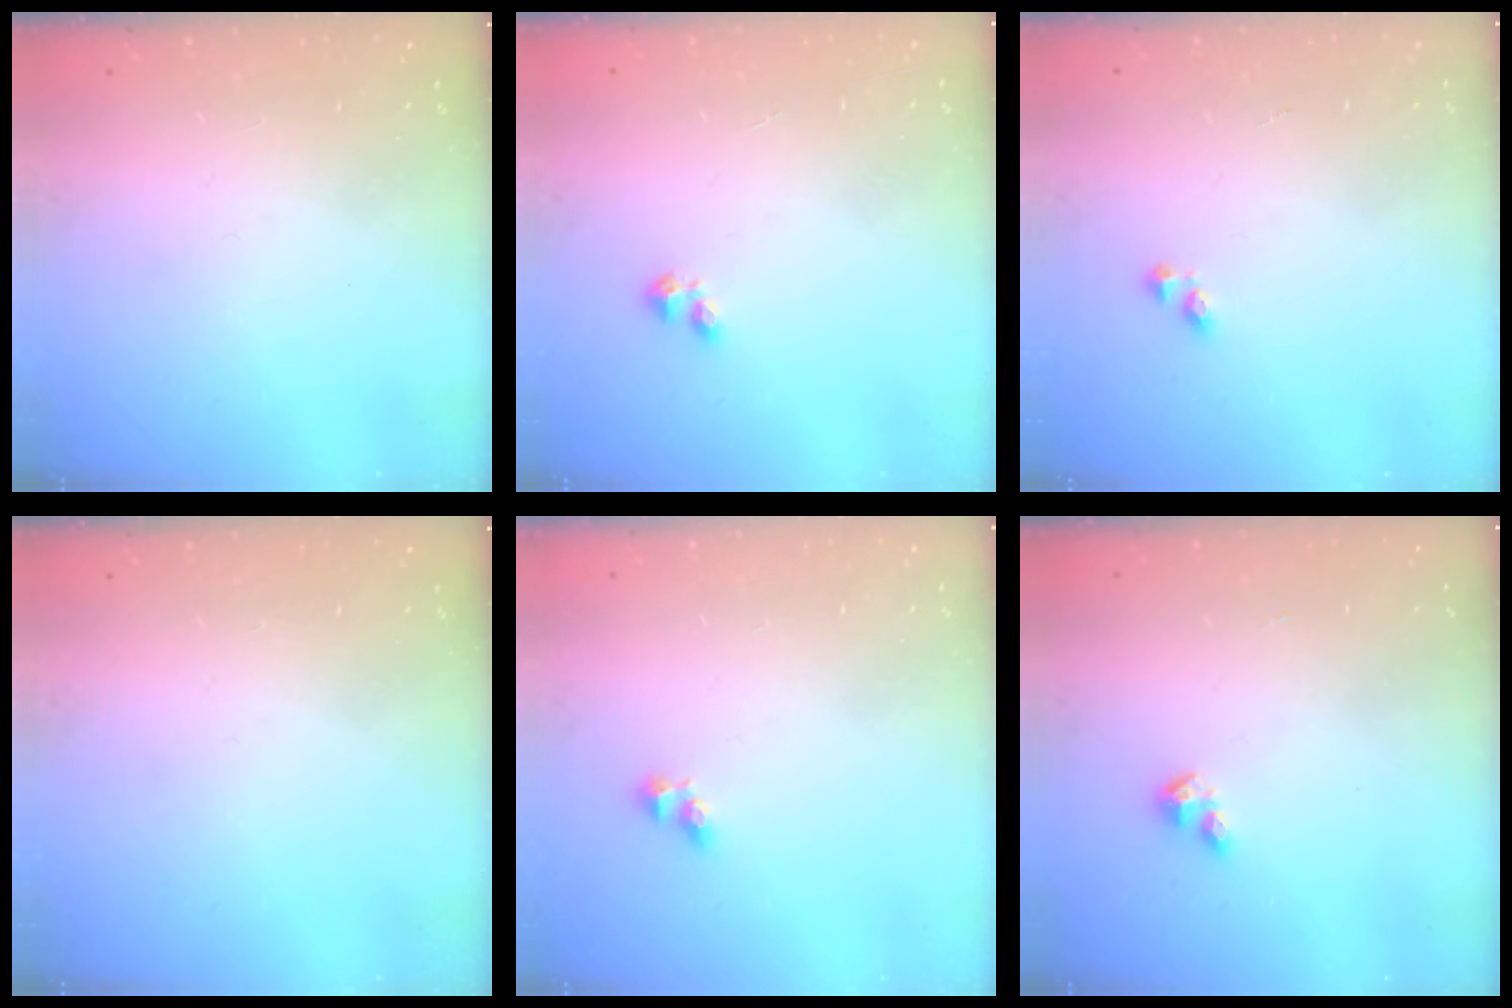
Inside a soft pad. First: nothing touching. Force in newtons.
{"total": 2.4, "press": 2.3, "slide": 0.6}
{"total": 2.2, "press": 2.2, "slide": 0.3}
{"total": 0.0}
{"total": 2.7, "press": 2.5, "slide": 1.0}
{"total": 2.9, "press": 2.8, "slide": 0.6}